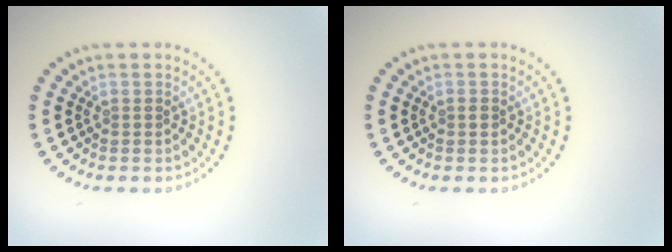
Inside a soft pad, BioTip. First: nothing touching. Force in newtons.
{"total": 0.7, "press": 0.7, "slide": 0.1}